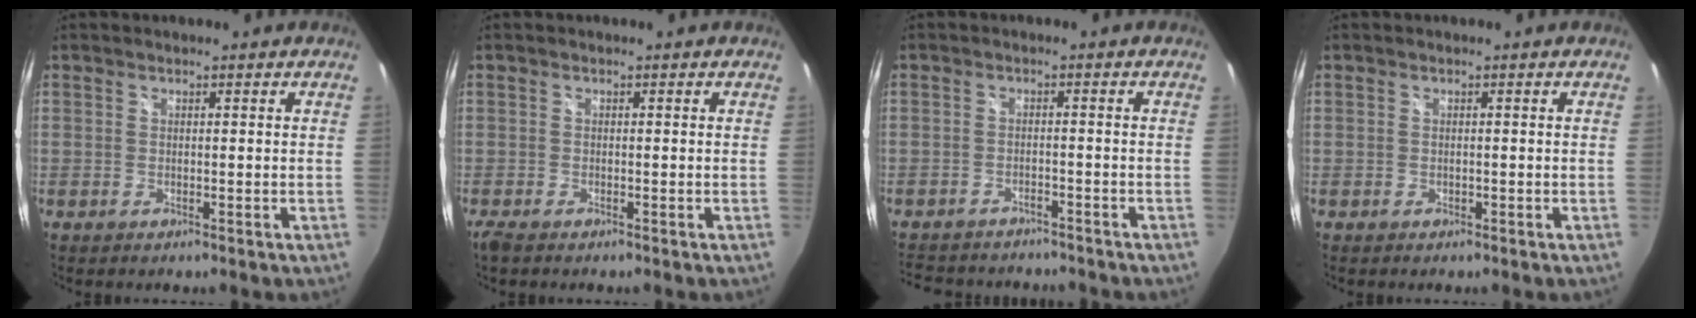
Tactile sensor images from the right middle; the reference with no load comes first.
{"total": 1.7, "force": [-1.3, 0.5, 1.0], "torque": [-0.021, -0.007, -0.024]}
{"total": 10.5, "force": [-9.1, 3.9, 3.6], "torque": [-0.090, -0.008, -0.131]}
{"total": 0.0}